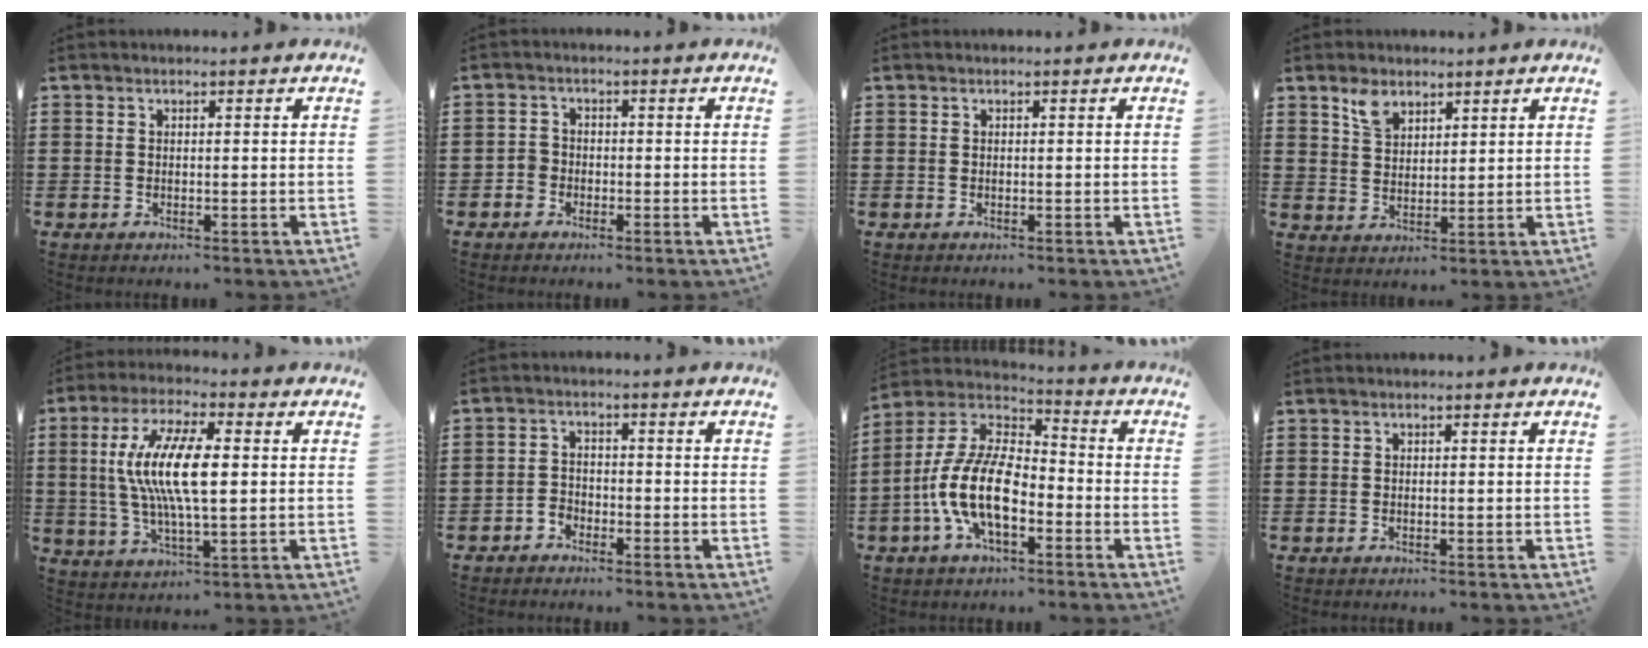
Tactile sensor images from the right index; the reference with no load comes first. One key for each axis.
{"total": 2.0, "fx": -1.1, "fy": 1.7, "fz": 0.4, "tx": -0.013, "ty": 0.004, "tz": -0.024}
{"total": 0.0}
{"total": 4.1, "fx": 3.0, "fy": 2.3, "fz": 1.8, "tx": -0.037, "ty": 0.002, "tz": 0.055}
{"total": 11.4, "fx": 1.0, "fy": 3.6, "fz": 10.8, "tx": -0.226, "ty": 0.000, "tz": 0.012}
{"total": 2.4, "fx": -2.1, "fy": 1.1, "fz": -0.1, "tx": -0.007, "ty": 0.003, "tz": -0.045}
{"total": 12.4, "fx": -4.6, "fy": 5.6, "fz": 10.0, "tx": -0.245, "ty": -0.002, "tz": -0.095}
{"total": 0.0}